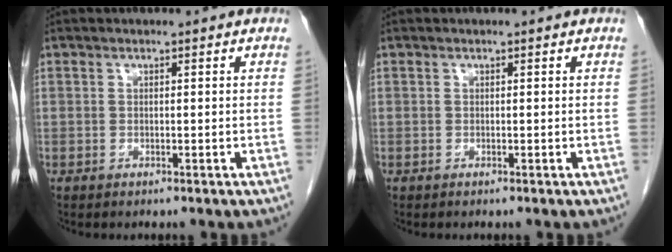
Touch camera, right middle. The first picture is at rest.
{"total": 0.0}